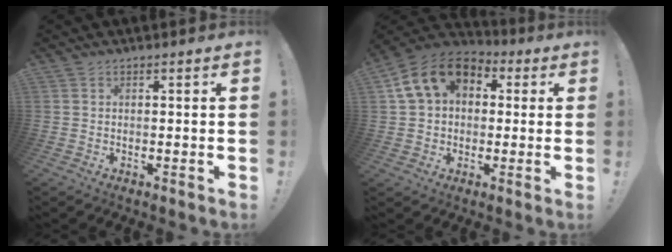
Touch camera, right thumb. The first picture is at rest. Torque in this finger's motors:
{"motor_torque": [1.46, 2.42, 0.26, 0.05, 0.25]}